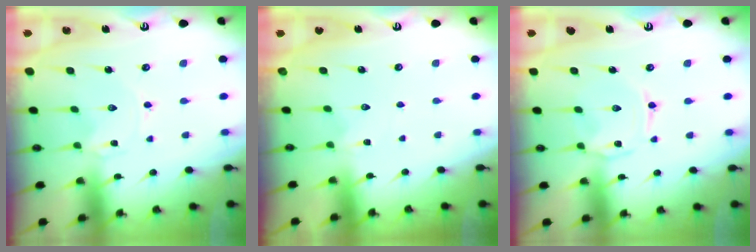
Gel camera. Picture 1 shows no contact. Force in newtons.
{"total": 1.2, "press": 1.2, "slide": 0.4}
{"total": 1.5, "press": 1.5, "slide": 0.3}